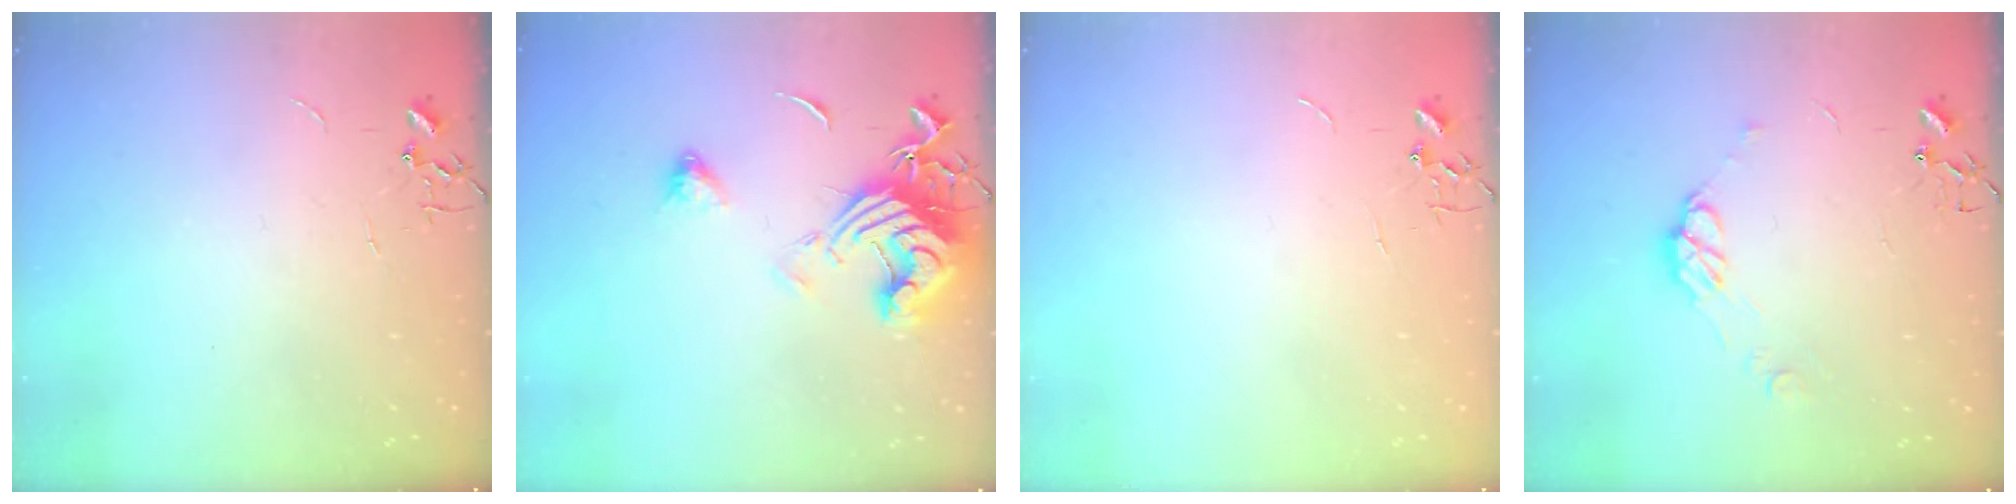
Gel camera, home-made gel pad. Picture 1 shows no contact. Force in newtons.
{"total": 14.8, "press": 14.6, "slide": 1.8}
{"total": 0.0}
{"total": 7.4, "press": 7.4, "slide": 0.7}